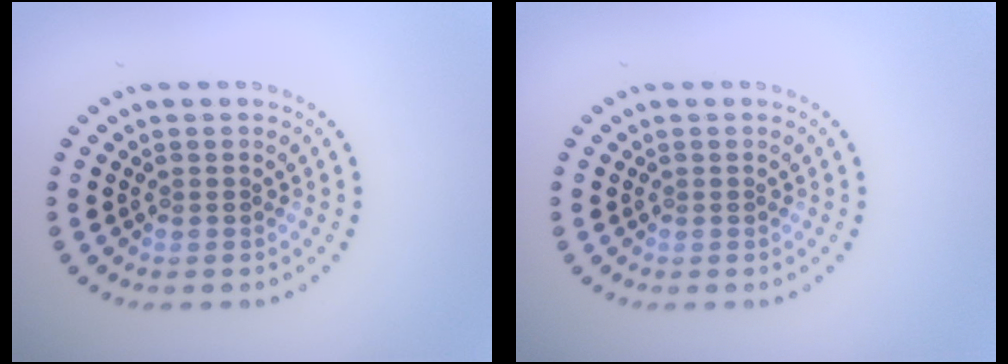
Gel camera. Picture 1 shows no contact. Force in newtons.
{"total": 0.0}